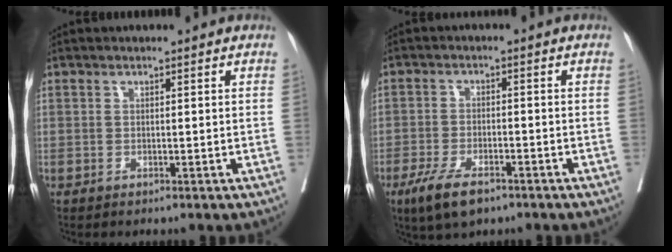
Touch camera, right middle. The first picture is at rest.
{"total": 6.9, "force": [-4.6, 2.2, 4.6], "torque": [-0.093, -0.012, -0.078]}